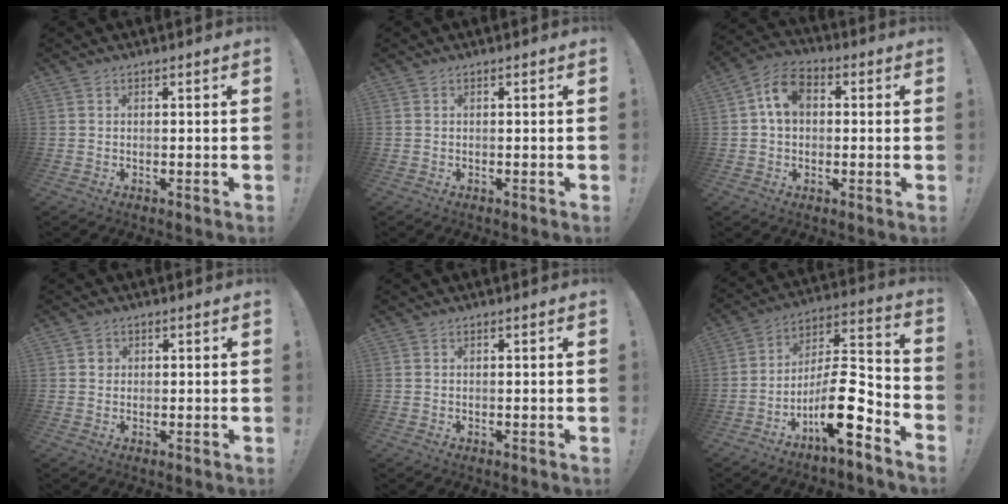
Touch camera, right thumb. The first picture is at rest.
{"total": 0.0}
{"total": 9.5, "force": [1.9, 7.3, 5.8], "torque": [-0.088, 0.015, 0.041]}
{"total": 1.8, "force": [0.3, 1.7, 0.4], "torque": [0.003, 0.001, 0.001]}
{"total": 0.0}
{"total": 15.3, "force": [-7.4, 6.5, 11.7], "torque": [-0.190, 0.040, -0.115]}